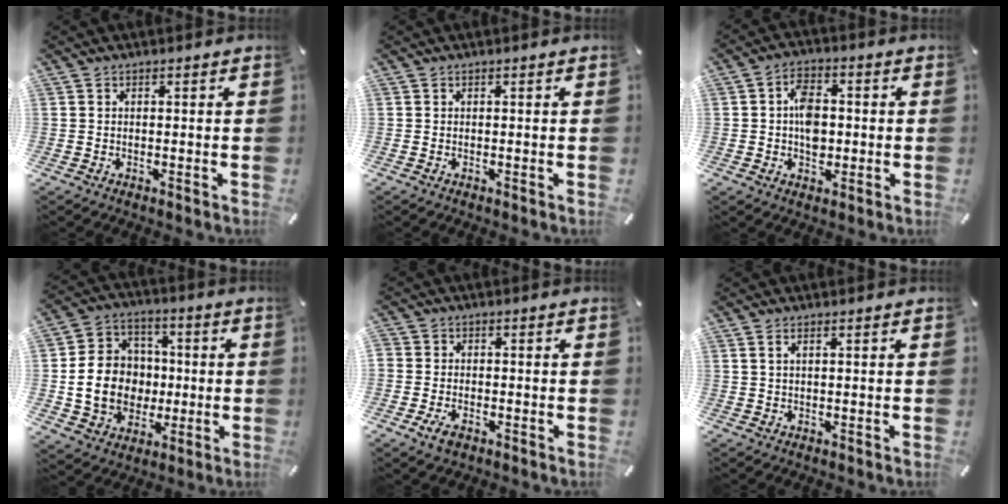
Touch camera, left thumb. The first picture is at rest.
{"total": 0.0}
{"total": 7.2, "force": [-0.2, 5.1, 5.1], "torque": [-0.077, 0.004, -0.005]}
{"total": 14.4, "force": [-1.5, 12.8, 6.4], "torque": [-0.138, 0.020, -0.013]}
{"total": 3.5, "force": [-1.8, 2.5, 1.6], "torque": [-0.039, 0.005, -0.036]}
{"total": 1.3, "force": [0.4, 0.3, 1.2], "torque": [-0.025, 0.000, 0.007]}